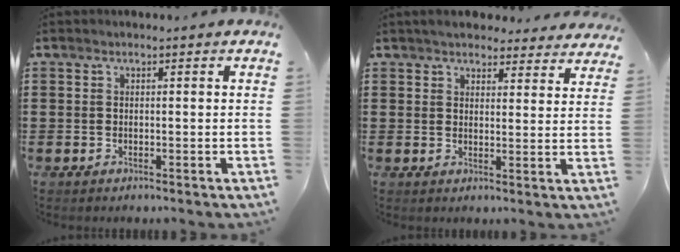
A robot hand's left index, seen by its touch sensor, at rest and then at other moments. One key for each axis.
{"total": 4.2, "fx": 4.0, "fy": 0.7, "fz": 0.8, "tx": -0.027, "ty": -0.012, "tz": 0.075}